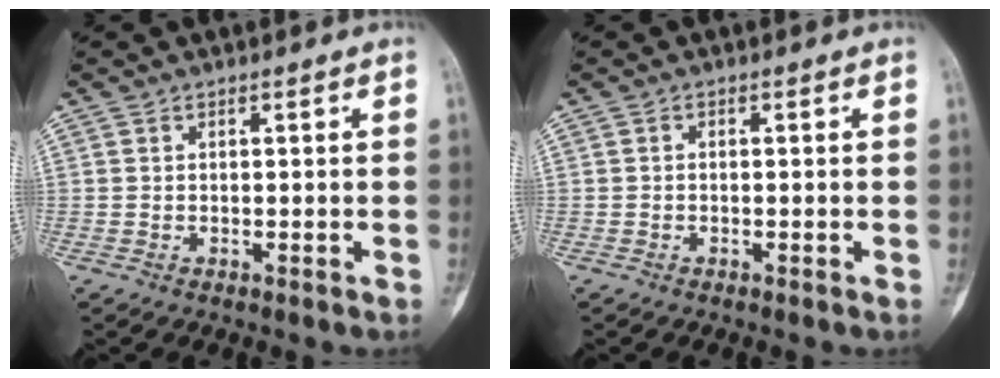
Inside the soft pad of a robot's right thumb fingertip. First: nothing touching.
{"total": 0.0}